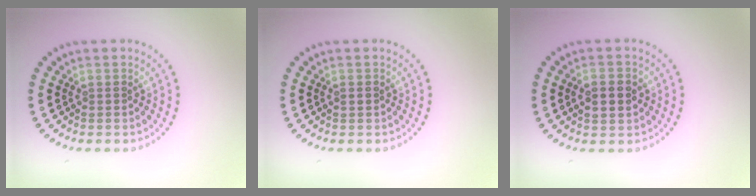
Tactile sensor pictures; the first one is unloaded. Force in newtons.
{"total": 0.9, "press": 0.9, "slide": 0.1}
{"total": 3.3, "press": 3.3, "slide": 0.2}